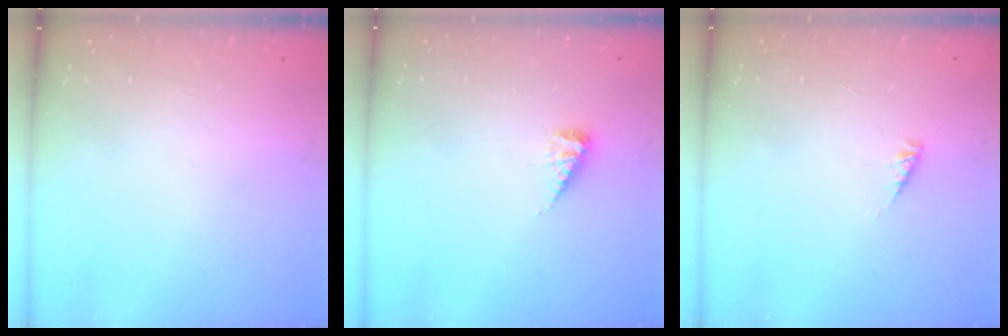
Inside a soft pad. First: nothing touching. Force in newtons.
{"total": 7.4, "press": 7.4, "slide": 0.6}
{"total": 2.8, "press": 2.7, "slide": 0.4}